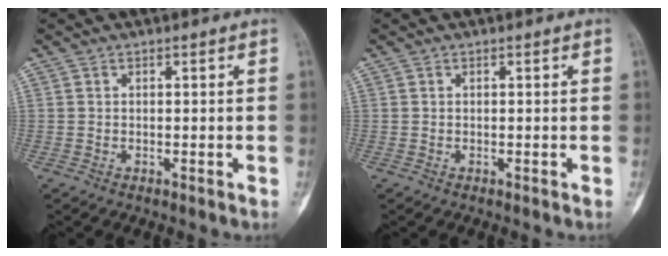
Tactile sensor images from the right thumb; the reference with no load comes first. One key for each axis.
{"total": 0.0}